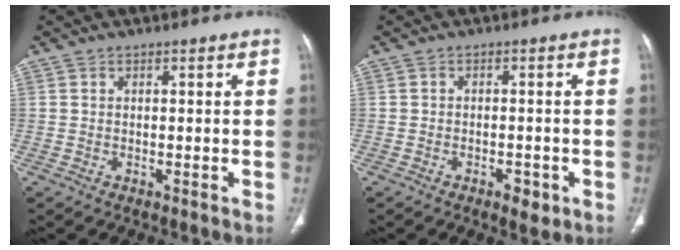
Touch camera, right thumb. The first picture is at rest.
{"total": 3.2, "force": [-1.6, 1.7, 2.2], "torque": [-0.023, 0.005, -0.019]}